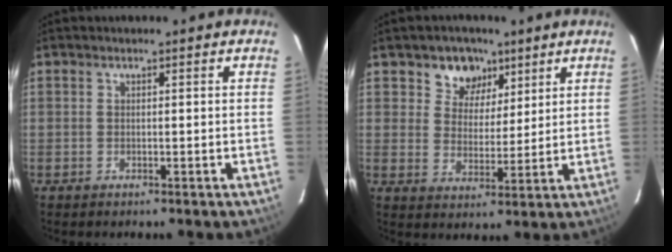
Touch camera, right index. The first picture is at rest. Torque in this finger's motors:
{"motor_torque": [0.10, 0.08, 0.02, 0.01]}